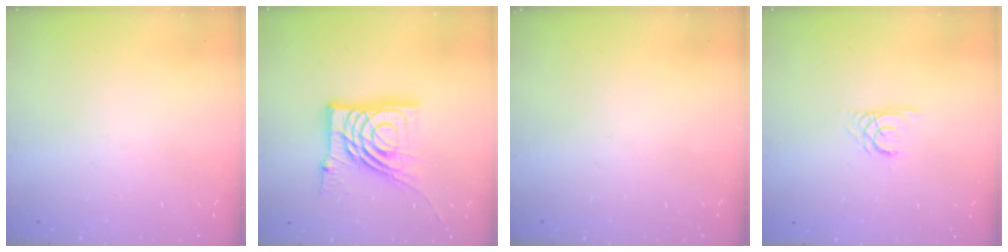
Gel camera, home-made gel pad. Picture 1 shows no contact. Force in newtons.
{"total": 18.6, "press": 18.6, "slide": 1.6}
{"total": 0.0}
{"total": 2.2, "press": 2.2, "slide": 0.3}